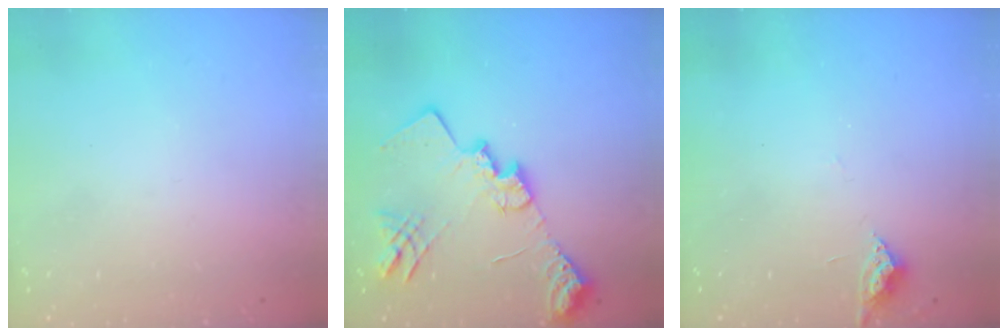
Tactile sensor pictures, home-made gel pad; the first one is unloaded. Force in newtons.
{"total": 17.9, "press": 17.8, "slide": 1.9}
{"total": 3.7, "press": 3.7, "slide": 0.5}